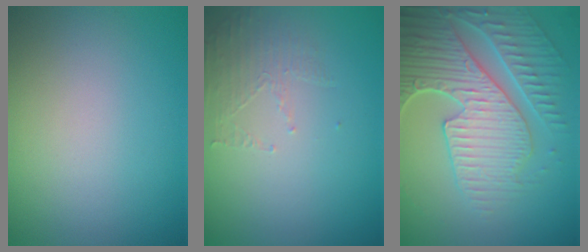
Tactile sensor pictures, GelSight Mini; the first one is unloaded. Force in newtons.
{"total": 1.5, "press": 0.5, "slide": 1.4}
{"total": 7.5, "press": 5.9, "slide": 4.7}